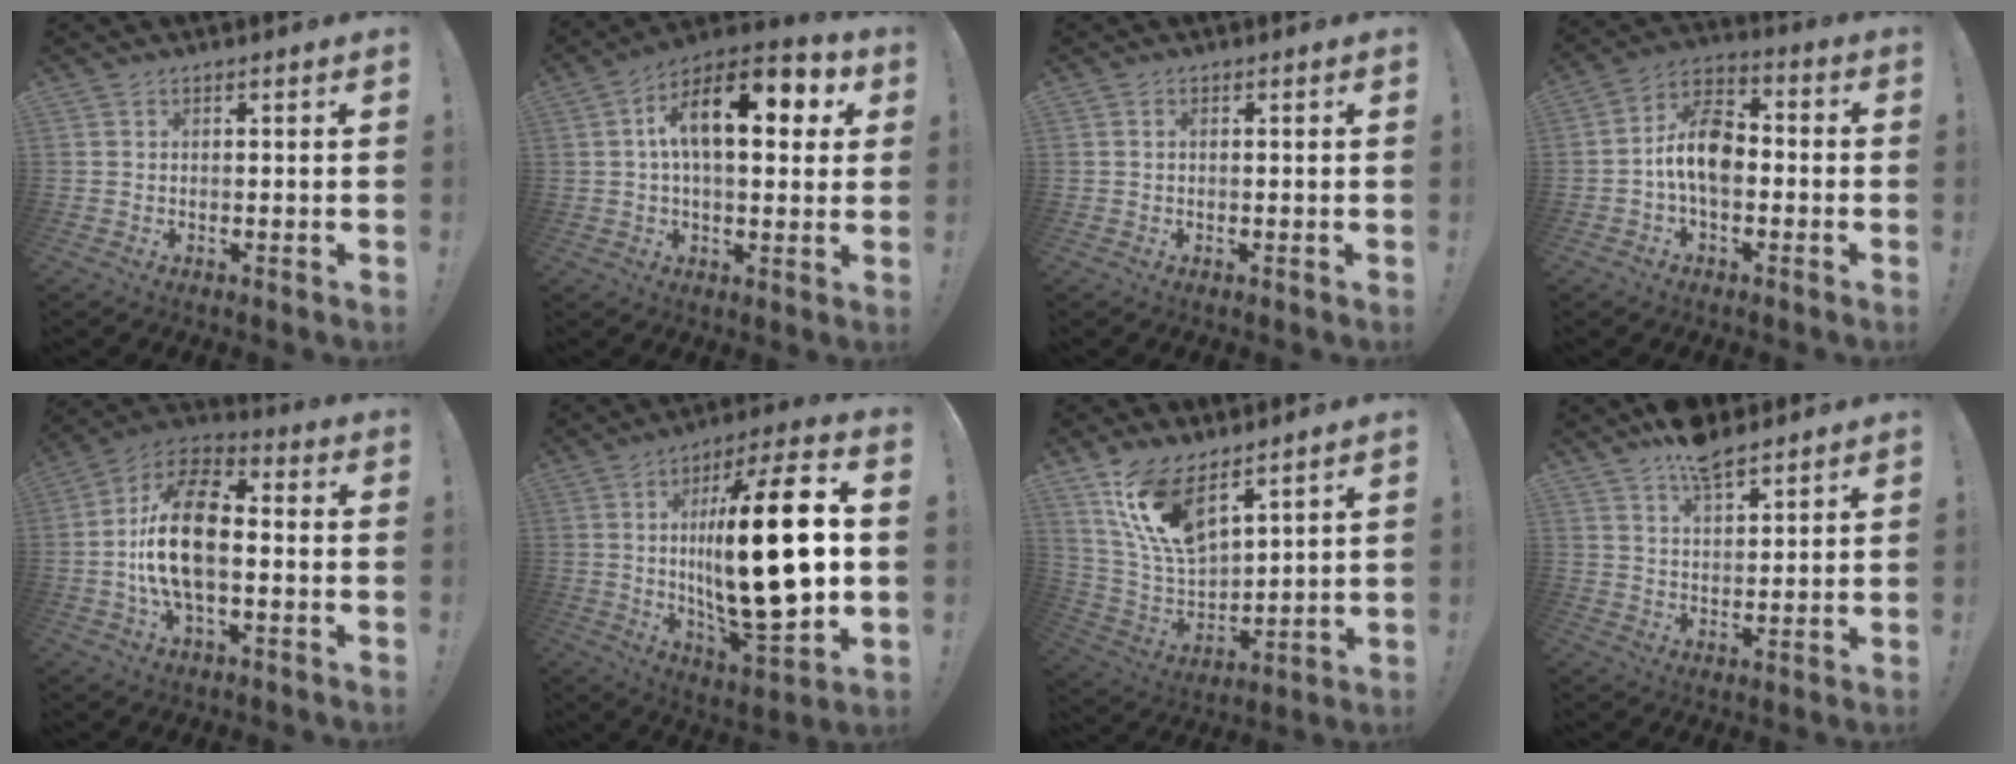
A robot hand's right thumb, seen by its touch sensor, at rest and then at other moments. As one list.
[{"total": 16.6, "force": [4.7, 7.6, 14.0], "torque": [-0.212, 0.000, 0.070]}, {"total": 0.6, "force": [-0.1, 0.3, 0.5], "torque": [-0.016, 0.005, -0.001]}, {"total": 12.0, "force": [-1.8, 7.5, 9.2], "torque": [-0.177, 0.020, -0.030]}, {"total": 17.4, "force": [-1.5, 8.8, 14.9], "torque": [-0.285, 0.013, -0.025]}, {"total": 27.5, "force": [1.4, 8.5, 26.1], "torque": [-0.437, -0.013, 0.015]}, {"total": 15.3, "force": [10.4, 6.4, 9.2], "torque": [-0.187, -0.065, 0.195]}, {"total": 9.0, "force": [7.0, 3.6, 4.4], "torque": [-0.081, -0.035, 0.130]}]